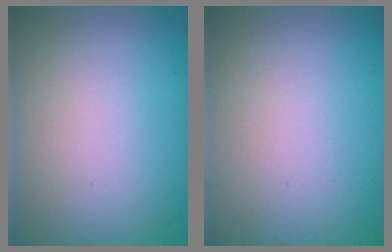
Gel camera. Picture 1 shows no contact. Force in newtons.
{"total": 0.0}